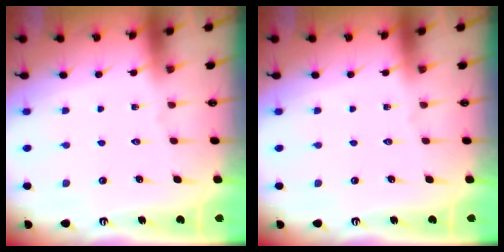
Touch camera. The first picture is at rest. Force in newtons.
{"total": 0.0}